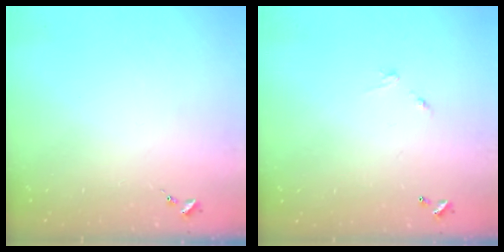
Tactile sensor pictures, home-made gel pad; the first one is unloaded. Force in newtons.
{"total": 4.5, "press": 4.5, "slide": 0.3}